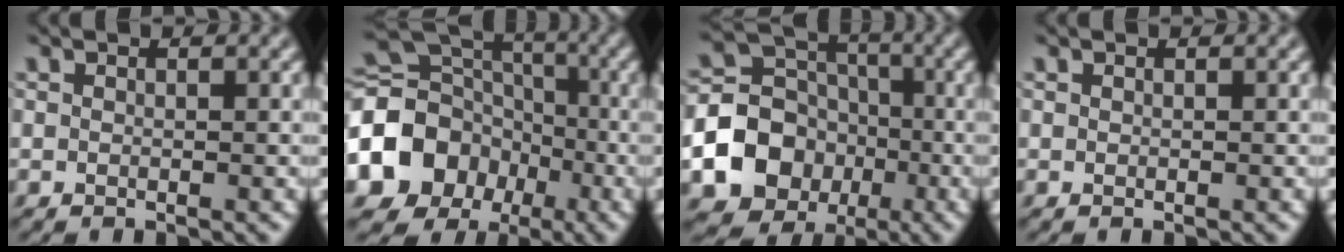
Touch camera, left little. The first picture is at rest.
{"total": 12.0, "force": [-4.1, 9.9, 5.4], "torque": [-0.128, -0.009, -0.089]}
{"total": 12.5, "force": [-4.1, 10.9, 4.4], "torque": [-0.090, -0.025, -0.096]}
{"total": 0.0}